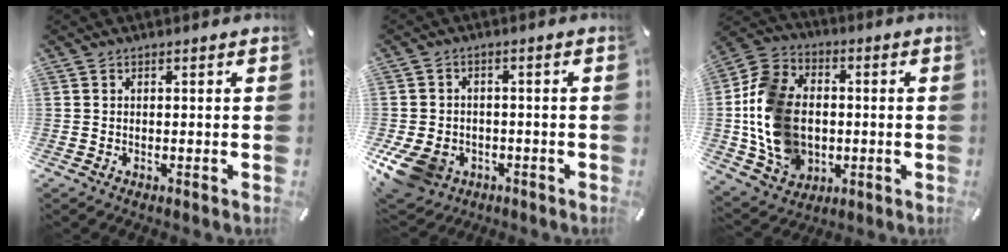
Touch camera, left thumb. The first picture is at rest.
{"total": 9.3, "force": [-4.2, 7.1, 4.2], "torque": [-0.107, 0.026, -0.075]}
{"total": 16.3, "force": [-1.4, 13.2, 9.5], "torque": [-0.221, 0.022, -0.022]}